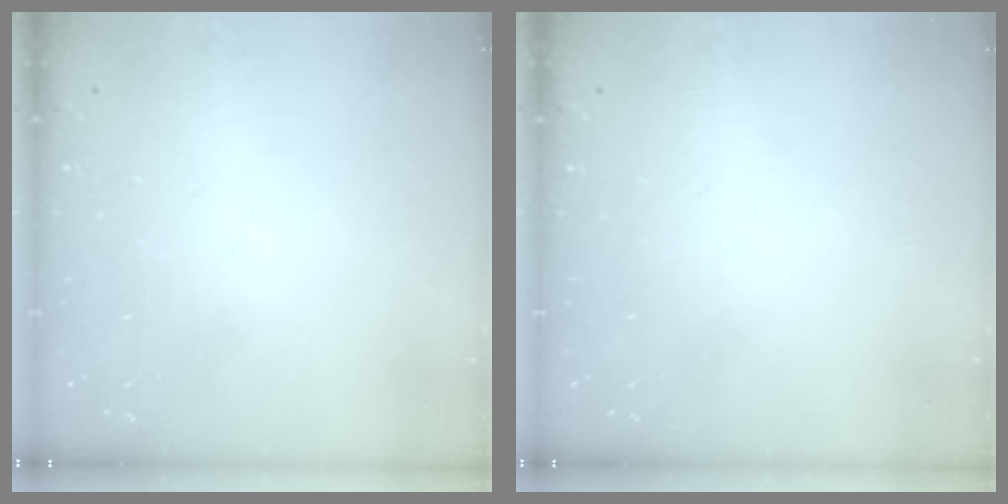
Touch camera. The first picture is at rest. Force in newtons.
{"total": 0.0}